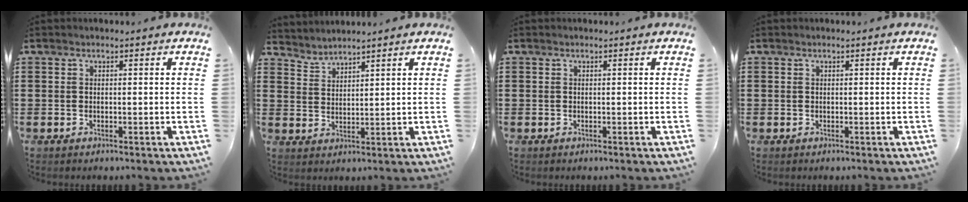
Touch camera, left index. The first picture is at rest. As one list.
[{"total": 2.5, "force": [2.5, 0.1, -0.6], "torque": [0.001, -0.009, 0.047]}, {"total": 0.0}, {"total": 0.5, "force": [0.0, 0.5, 0.1], "torque": [-0.003, 0.004, 0.000]}]